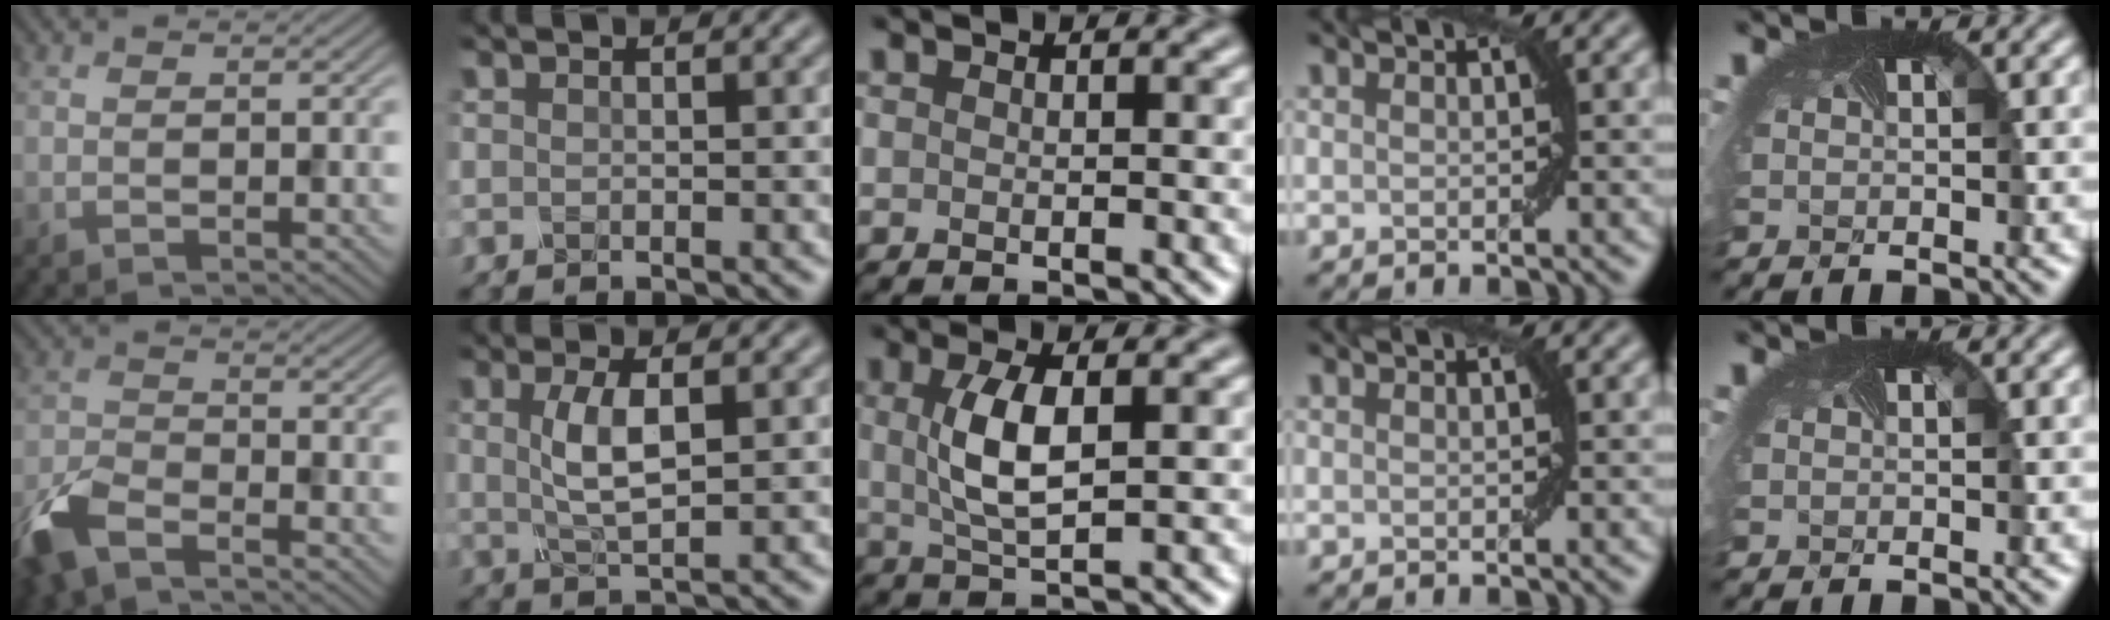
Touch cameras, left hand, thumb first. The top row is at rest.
{"thumb": {"total": 6.7, "force": [-4.8, 2.7, 3.9], "torque": [-0.090, -0.010, -0.111]}, "index": {"total": 3.7, "force": [0.8, 1.1, 3.4], "torque": [-0.073, 0.000, 0.018]}, "middle": {"total": 4.5, "force": [0.8, 1.5, 4.2], "torque": [-0.092, 0.002, 0.016]}}